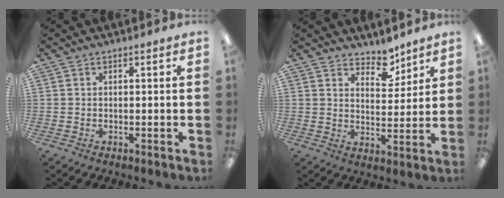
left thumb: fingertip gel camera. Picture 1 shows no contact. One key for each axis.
{"total": 6.9, "fx": 5.9, "fy": 3.1, "fz": 1.9, "tx": -0.015, "ty": -0.040, "tz": 0.105}